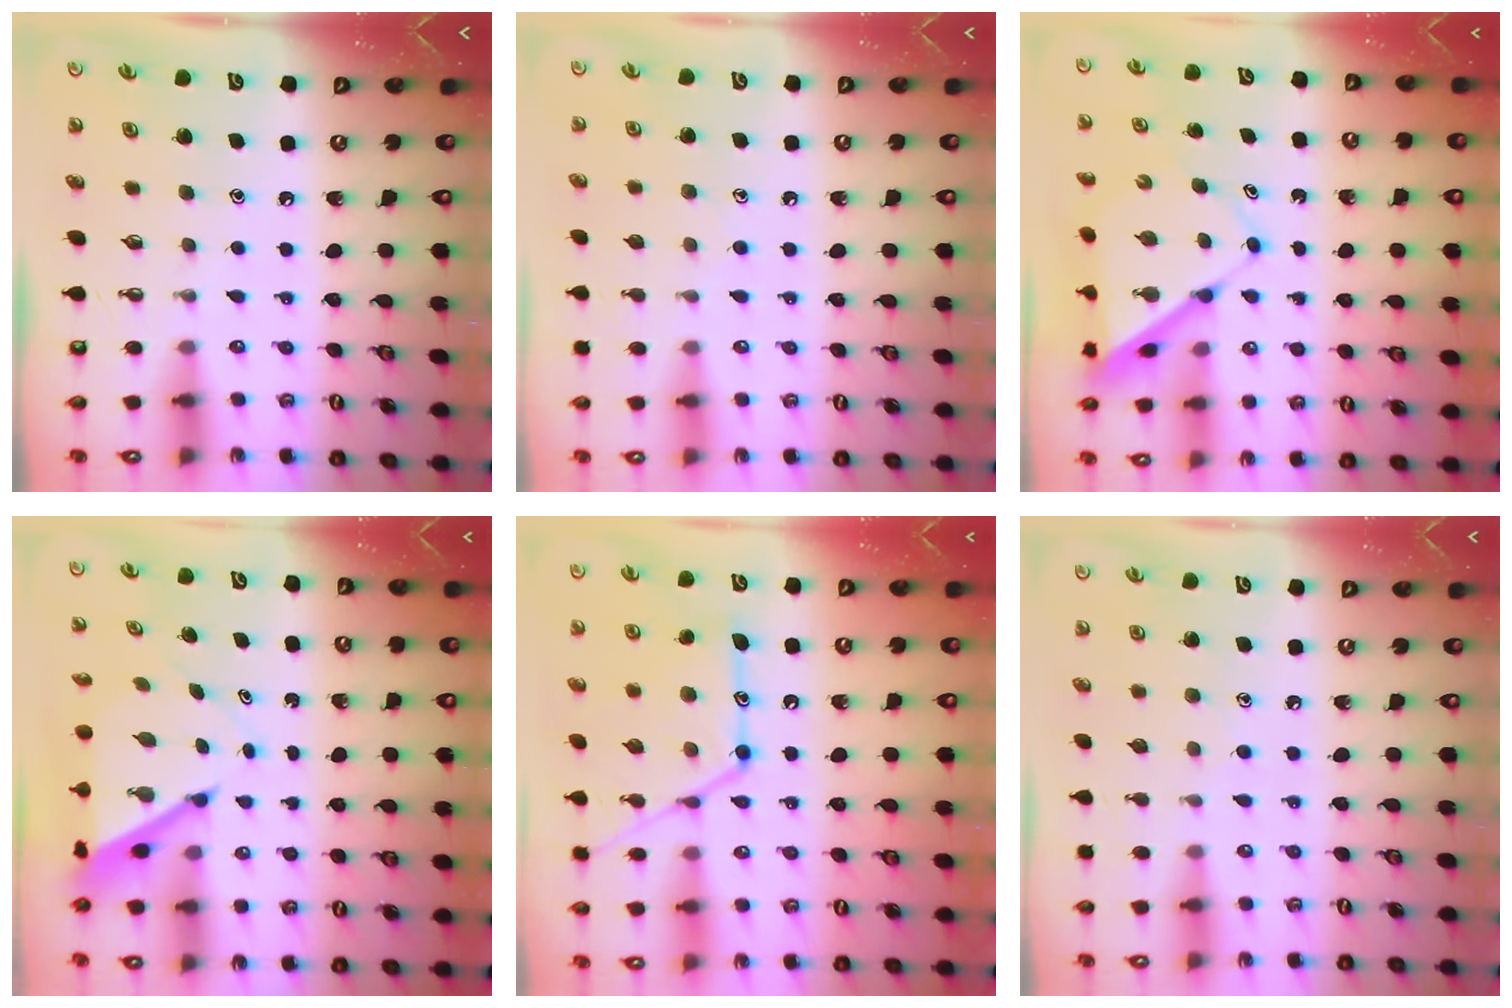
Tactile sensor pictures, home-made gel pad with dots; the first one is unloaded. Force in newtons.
{"total": 5.6, "press": 5.6, "slide": 0.5}
{"total": 7.9, "press": 7.9, "slide": 0.7}
{"total": 6.9, "press": 6.9, "slide": 0.6}
{"total": 17.1, "press": 17.0, "slide": 1.2}
{"total": 5.9, "press": 5.9, "slide": 0.6}